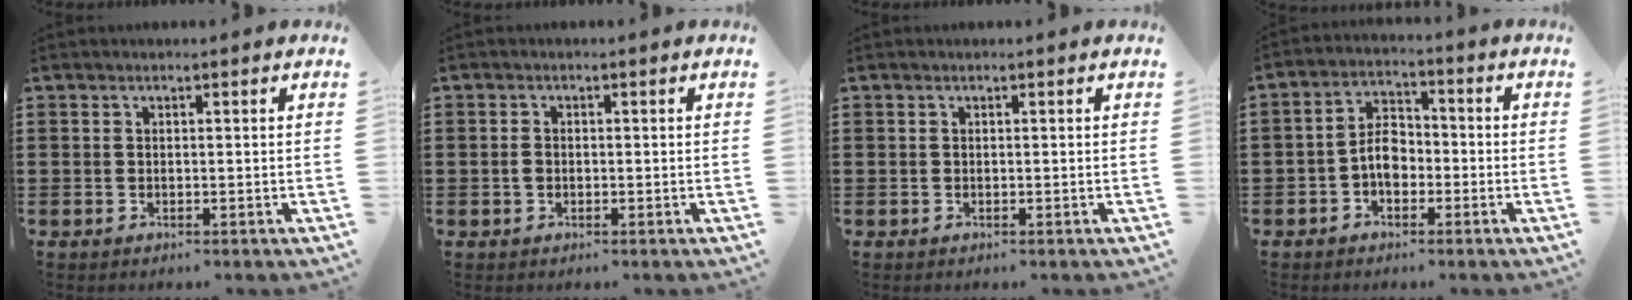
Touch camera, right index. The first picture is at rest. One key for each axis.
{"total": 0.8, "fx": -0.2, "fy": 0.3, "fz": 0.7, "tx": -0.012, "ty": 0.002, "tz": -0.002}
{"total": 0.0}
{"total": 4.7, "fx": -1.4, "fy": 3.0, "fz": 3.4, "tx": -0.073, "ty": 0.004, "tz": -0.028}